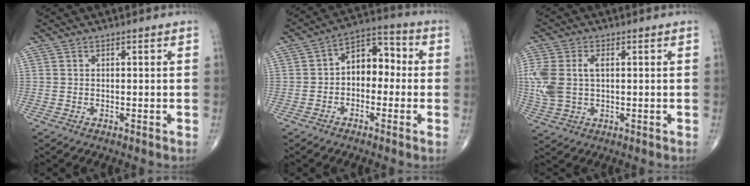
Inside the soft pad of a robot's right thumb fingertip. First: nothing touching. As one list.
[{"total": 8.6, "force": [-0.5, 5.8, 6.3], "torque": [-0.066, 0.034, -0.028]}, {"total": 9.7, "force": [0.9, 6.1, 7.5], "torque": [-0.193, 0.013, 0.026]}]